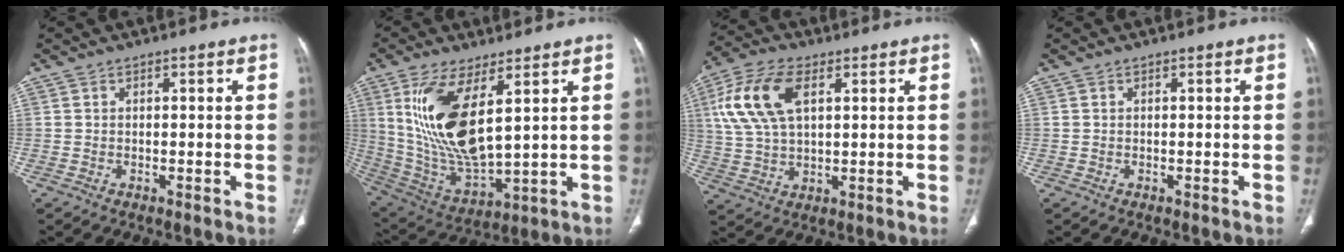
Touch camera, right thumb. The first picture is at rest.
{"total": 17.5, "force": [5.6, 6.8, 15.1], "torque": [-0.298, -0.031, 0.125]}
{"total": 13.5, "force": [4.3, 7.2, 10.5], "torque": [-0.223, 0.007, 0.086]}
{"total": 0.0}